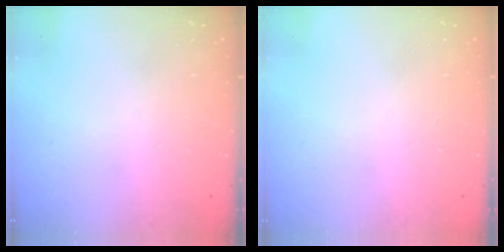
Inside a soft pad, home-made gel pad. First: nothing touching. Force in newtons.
{"total": 0.0}